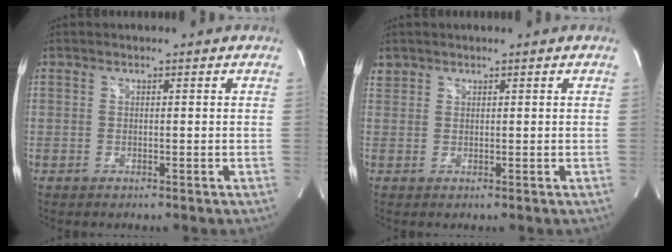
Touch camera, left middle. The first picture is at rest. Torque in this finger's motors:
{"motor_torque": [0.07, -0.06, 0.04, 0.01]}